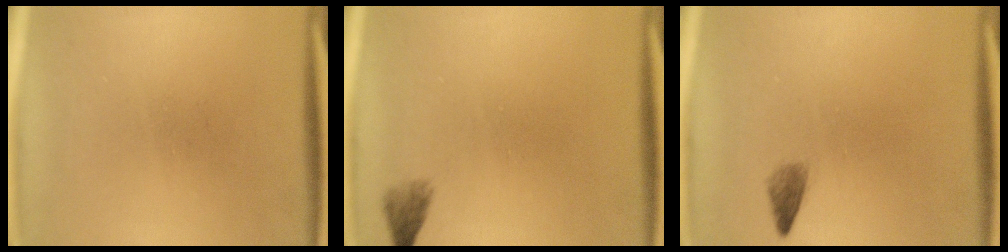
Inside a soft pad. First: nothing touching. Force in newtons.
{"total": 1.5}
{"total": 1.5}